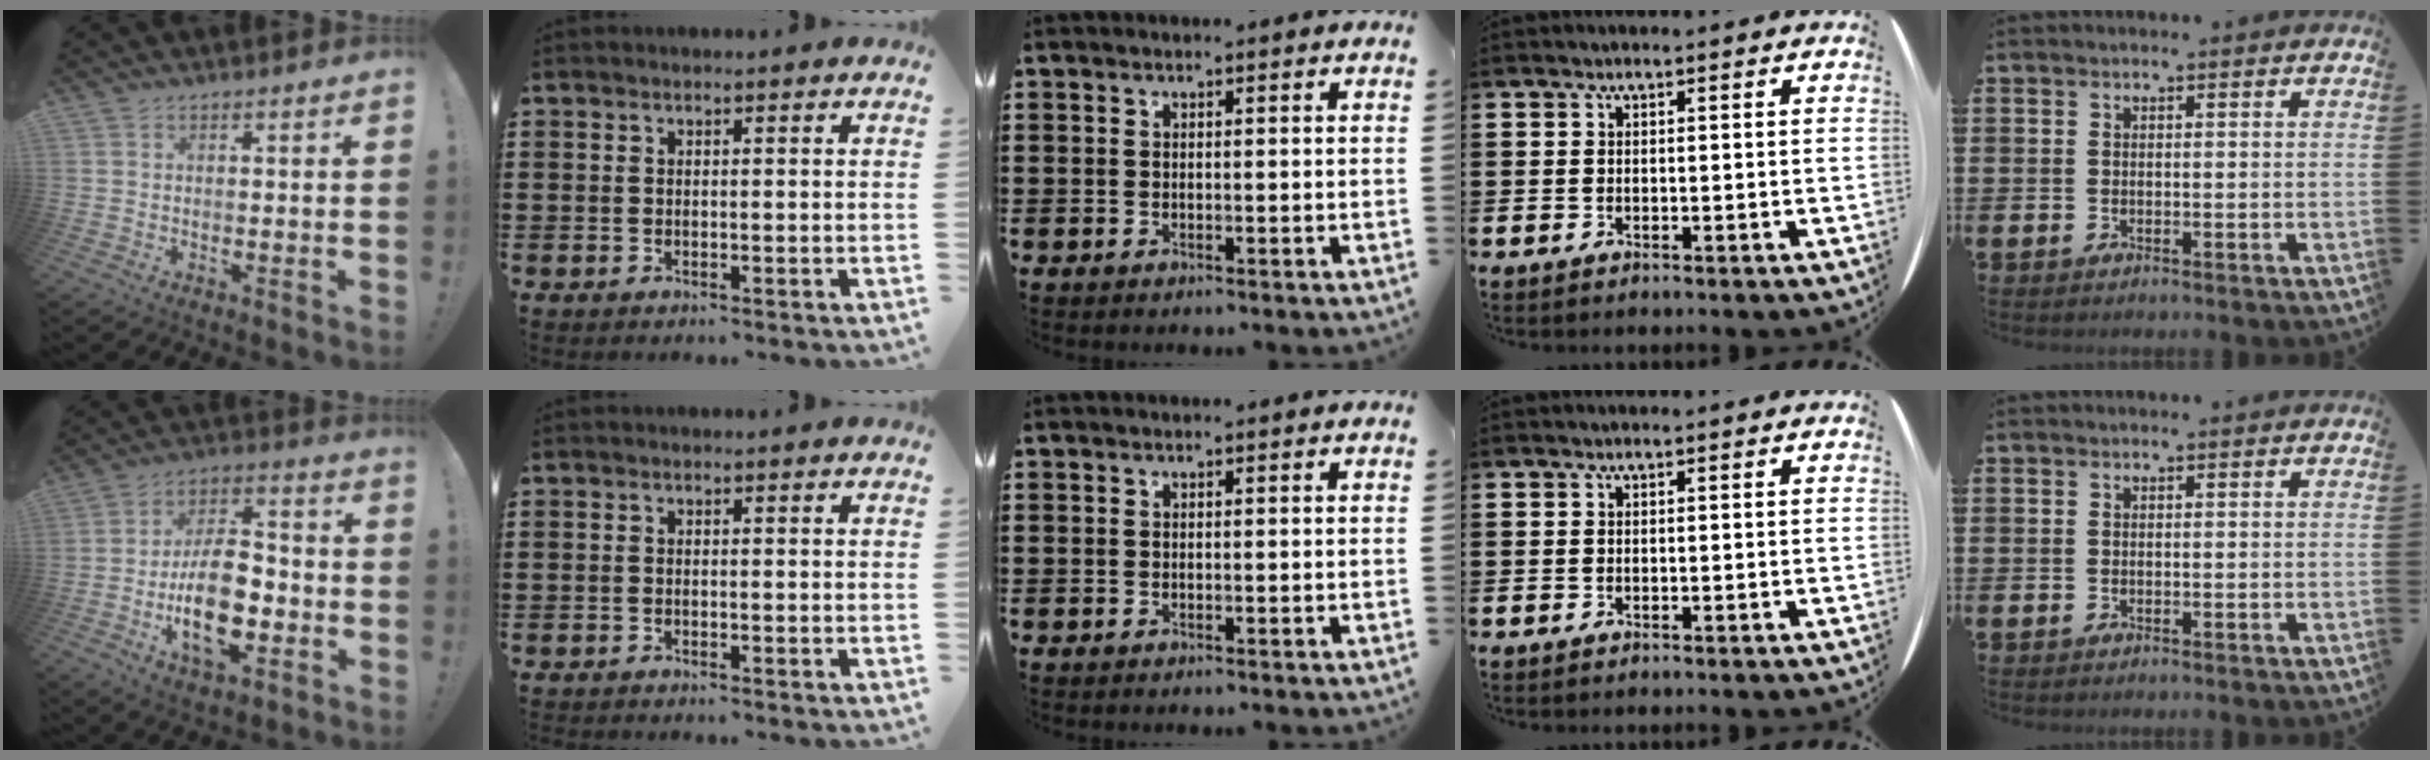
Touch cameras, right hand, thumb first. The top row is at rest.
{"thumb": {"total": 18.6, "force": [-5.5, 9.9, 14.7], "torque": [-0.263, 0.028, -0.089]}, "index": {"total": 0.6, "force": [-0.6, 0.0, 0.1], "torque": [-0.004, -0.003, -0.011]}}